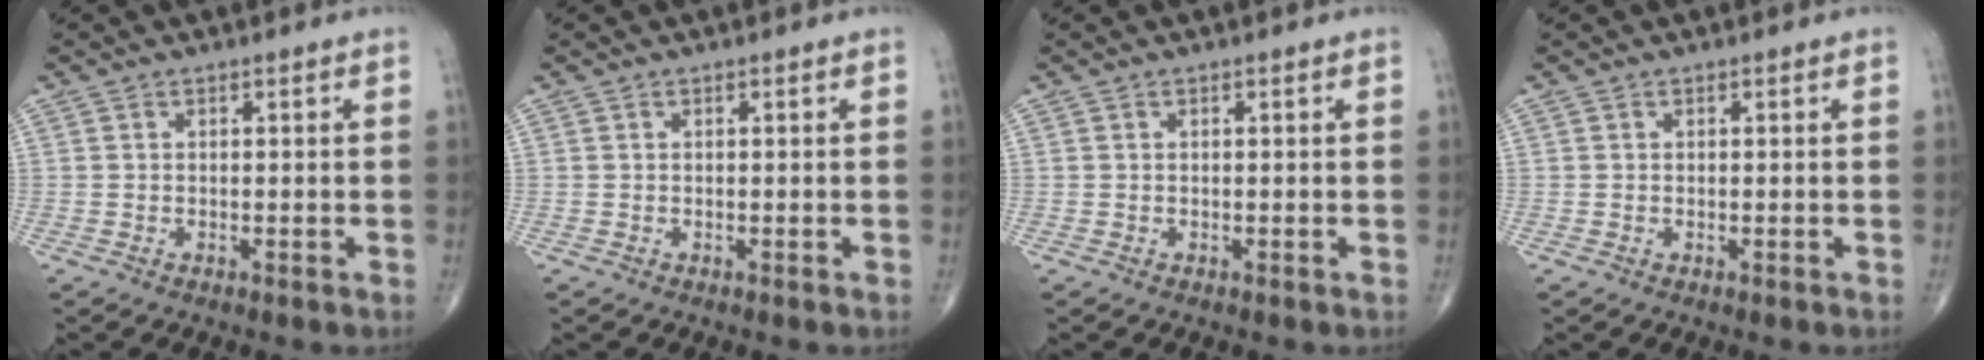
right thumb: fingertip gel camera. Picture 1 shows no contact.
{"total": 0.0}
{"total": 0.0}
{"total": 0.0}